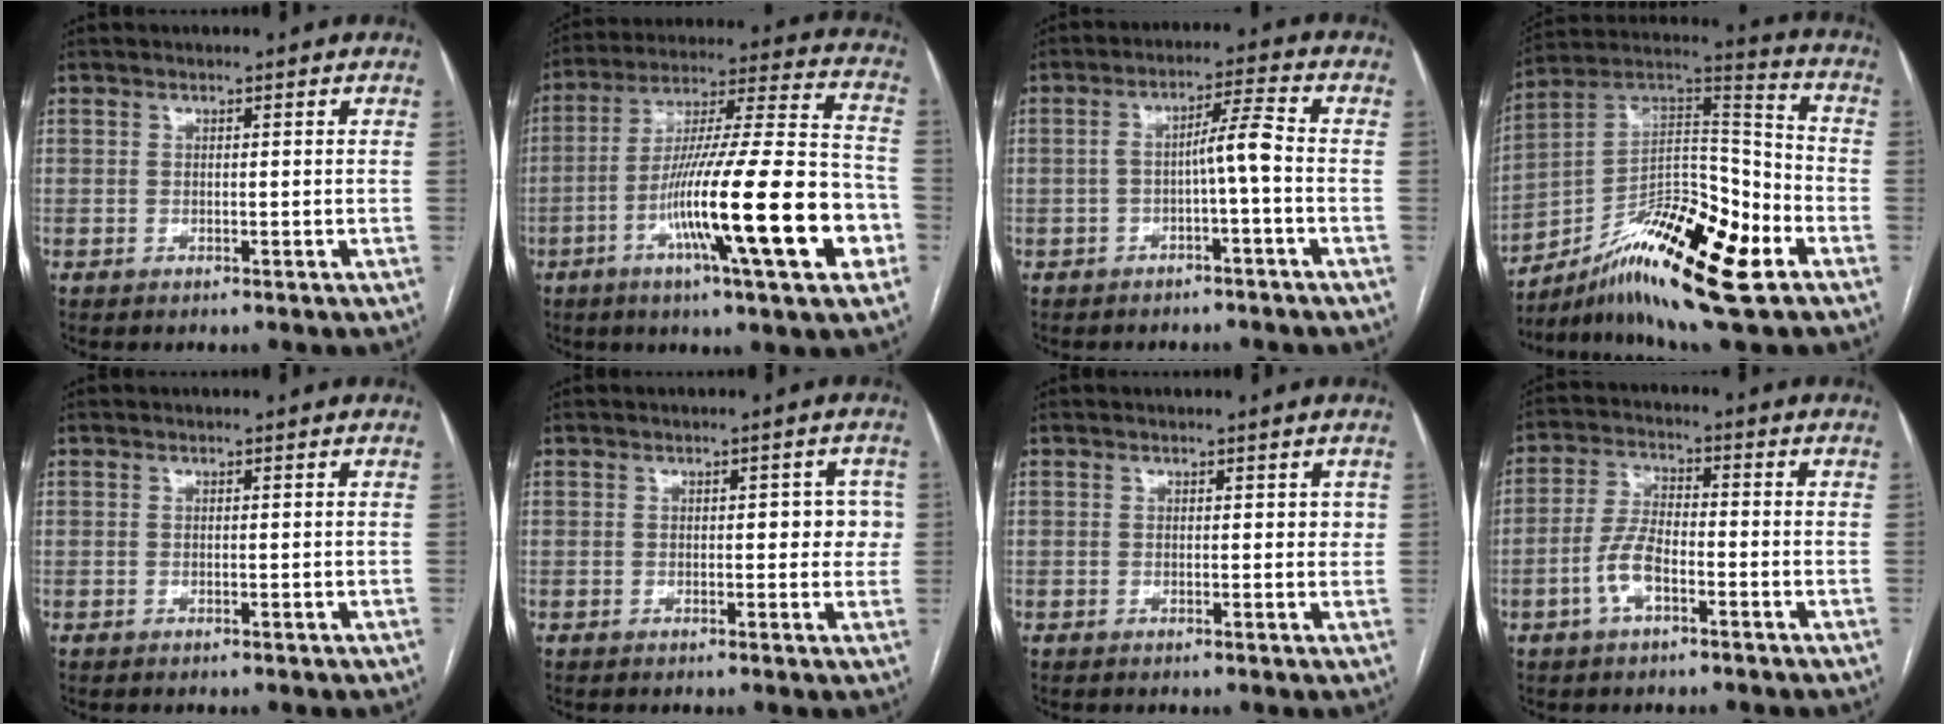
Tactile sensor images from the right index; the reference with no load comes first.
{"total": 23.7, "force": [-8.0, 1.4, 22.2], "torque": [-0.345, -0.013, -0.130]}
{"total": 4.8, "force": [-1.3, -0.2, 4.6], "torque": [-0.080, 0.022, -0.015]}
{"total": 20.9, "force": [-11.1, 3.9, 17.3], "torque": [-0.303, 0.011, -0.184]}
{"total": 0.0}
{"total": 3.9, "force": [0.3, 2.1, 3.3], "torque": [-0.027, 0.018, 0.003]}
{"total": 1.6, "force": [0.6, 1.0, 1.0], "torque": [-0.006, 0.001, 0.008]}
{"total": 6.1, "force": [-2.6, 2.4, 4.9], "torque": [-0.110, 0.009, -0.051]}